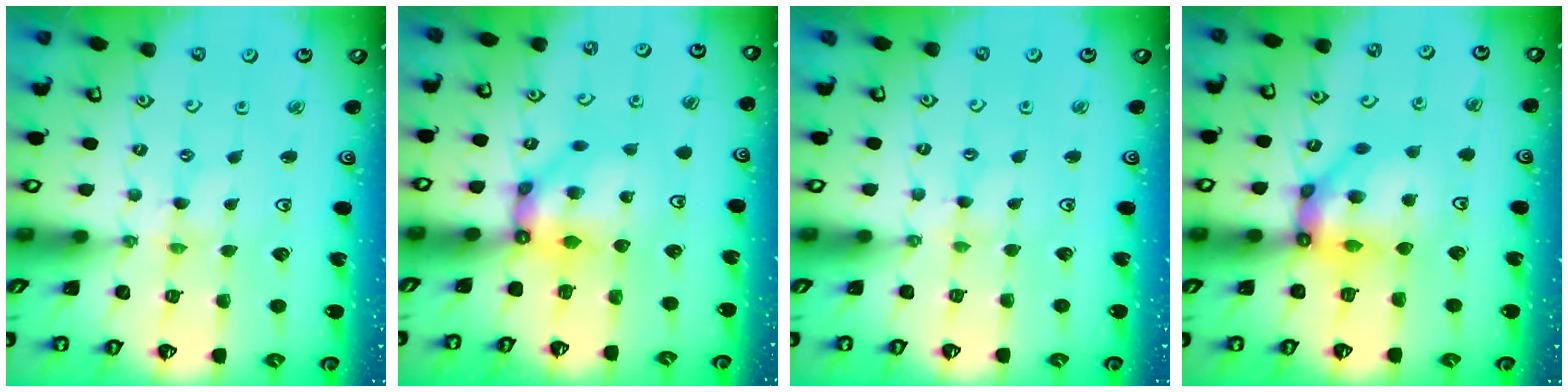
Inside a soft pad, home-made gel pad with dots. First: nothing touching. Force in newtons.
{"total": 8.1, "press": 8.0, "slide": 0.9}
{"total": 2.3, "press": 2.3, "slide": 0.3}
{"total": 12.8, "press": 12.6, "slide": 2.2}